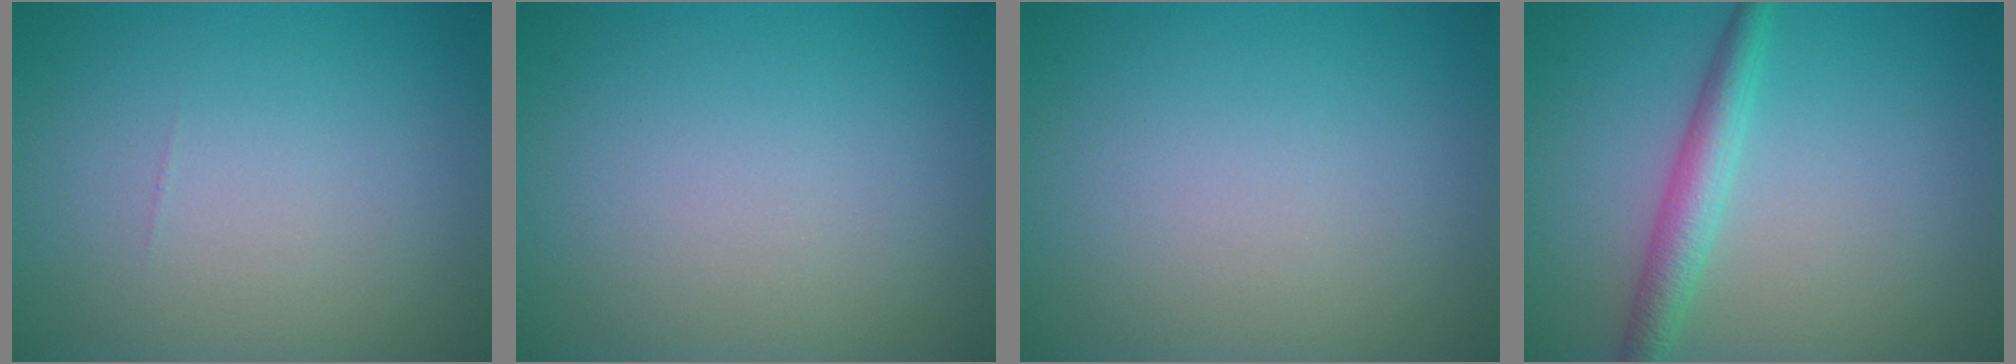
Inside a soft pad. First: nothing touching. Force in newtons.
{"total": 0.0}
{"total": 0.0}
{"total": 3.1, "press": 3.1, "slide": 0.1}